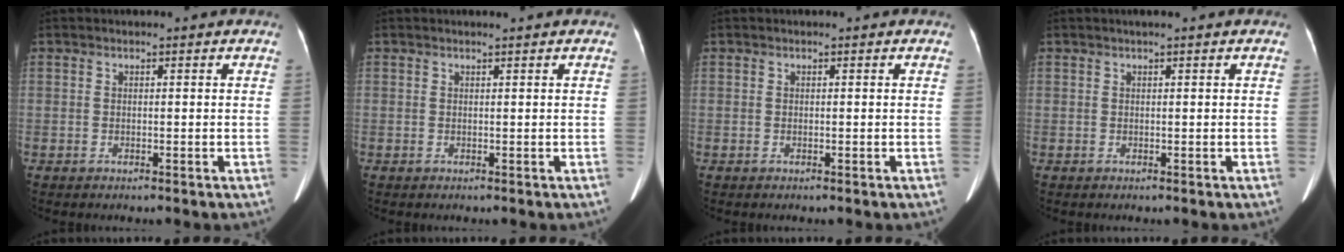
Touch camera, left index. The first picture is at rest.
{"total": 0.0}
{"total": 0.0}
{"total": 0.5, "force": [0.2, -0.1, 0.4], "torque": [-0.014, 0.004, 0.008]}